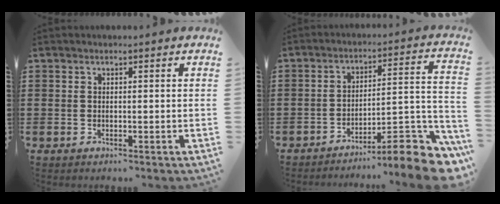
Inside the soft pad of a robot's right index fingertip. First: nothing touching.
{"total": 9.1, "force": [-7.0, 1.1, 5.8], "torque": [-0.073, 0.005, -0.133]}